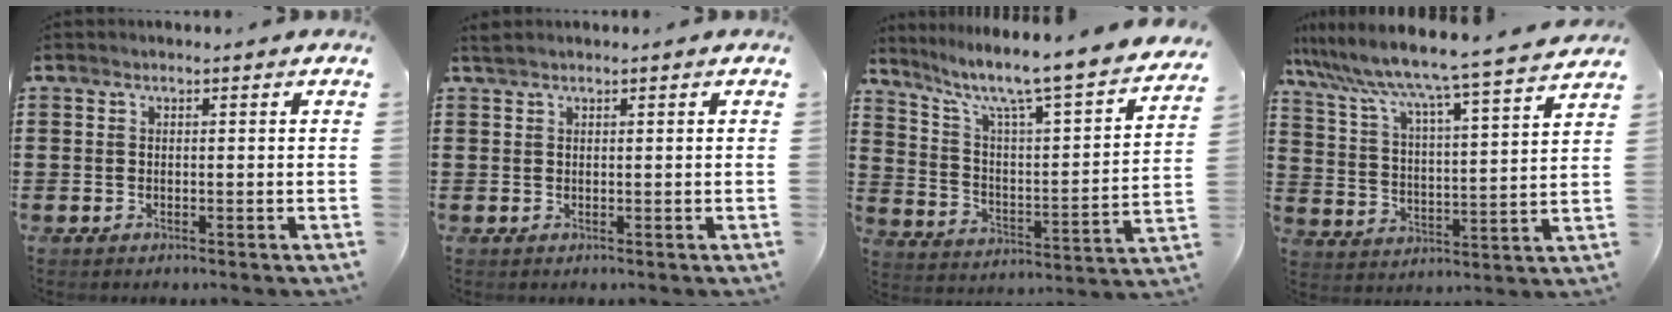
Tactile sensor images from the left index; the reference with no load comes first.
{"total": 0.6, "force": [0.5, 0.0, 0.4], "torque": [-0.009, -0.001, 0.011]}
{"total": 7.0, "force": [5.6, 0.1, 4.2], "torque": [-0.106, -0.054, 0.082]}
{"total": 6.3, "force": [5.8, -1.1, 2.2], "torque": [-0.070, -0.058, 0.087]}